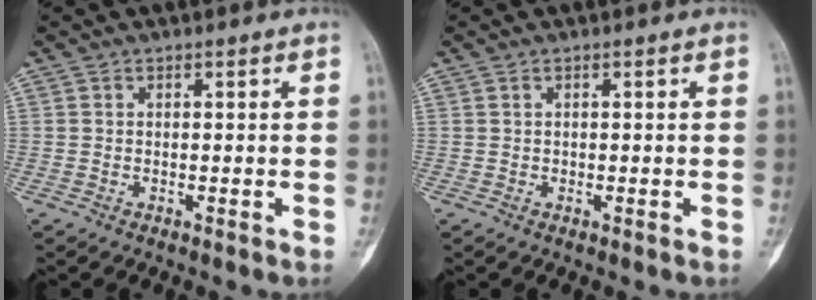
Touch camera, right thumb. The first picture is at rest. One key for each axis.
{"total": 0.0}